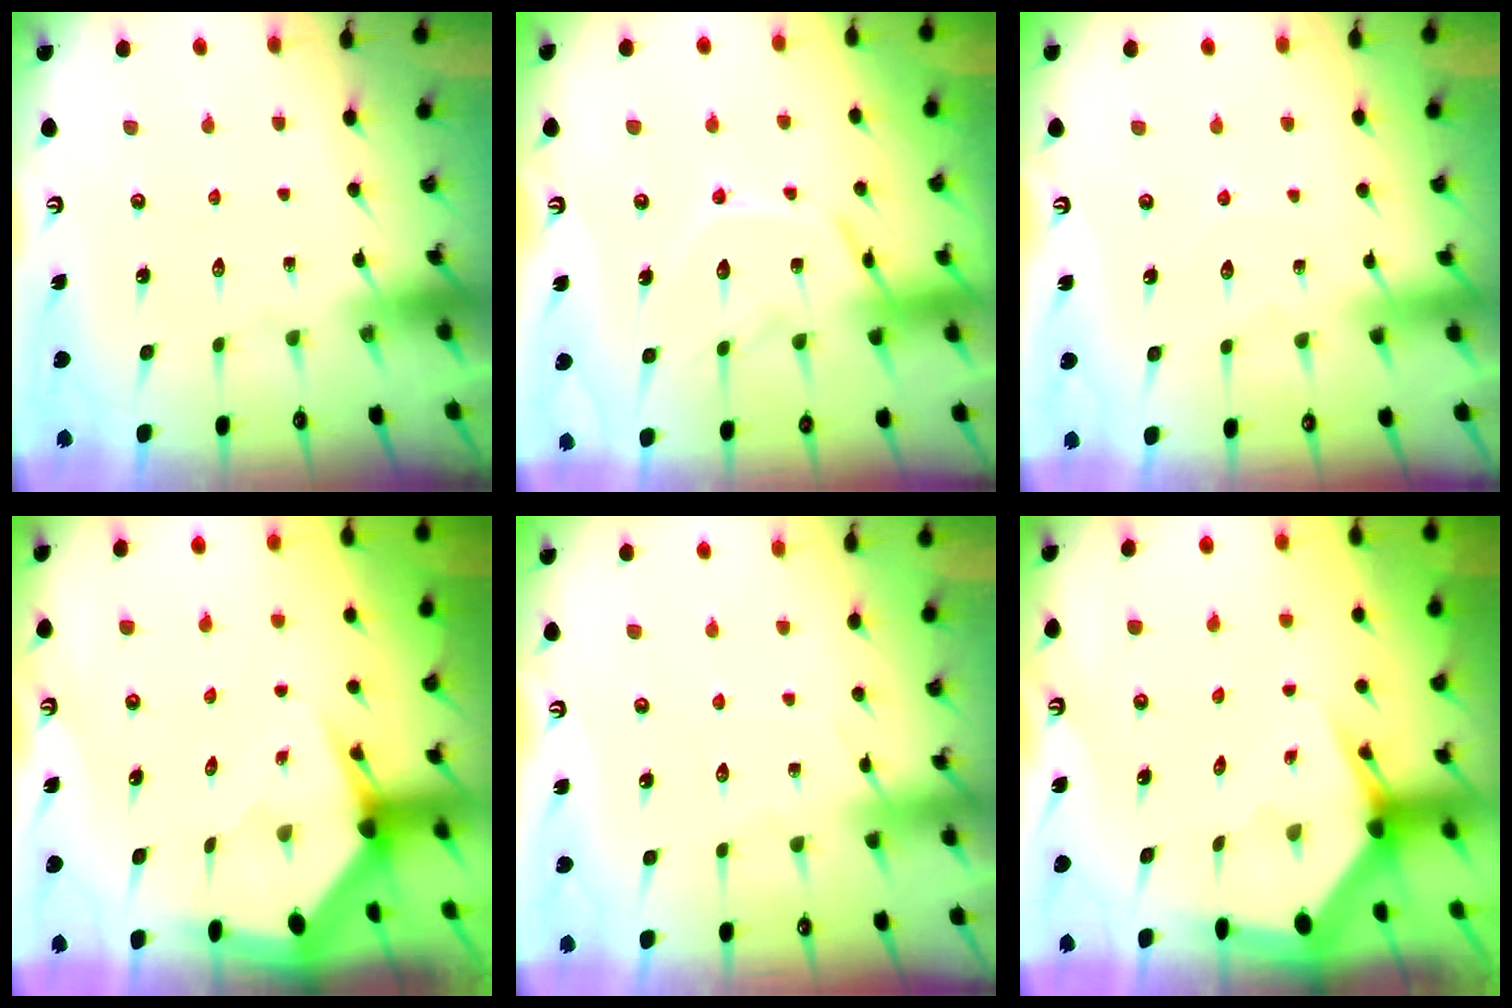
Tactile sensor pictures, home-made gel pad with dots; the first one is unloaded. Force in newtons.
{"total": 14.3, "press": 14.2, "slide": 1.2}
{"total": 3.3, "press": 3.3, "slide": 0.2}
{"total": 3.3, "press": 3.3, "slide": 0.2}
{"total": 4.5, "press": 4.5, "slide": 0.6}
{"total": 3.7, "press": 3.6, "slide": 0.3}